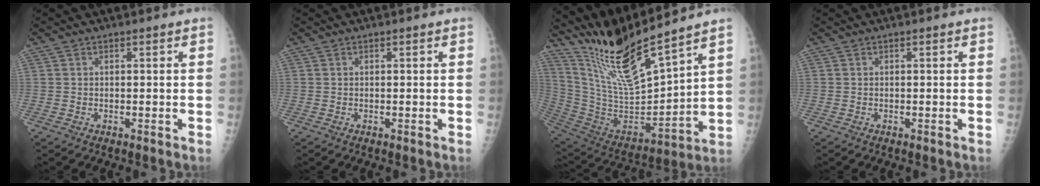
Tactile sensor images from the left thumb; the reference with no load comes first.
{"total": 0.0}
{"total": 18.0, "force": [15.2, 1.1, 9.4], "torque": [-0.161, -0.088, 0.308]}
{"total": 0.0}